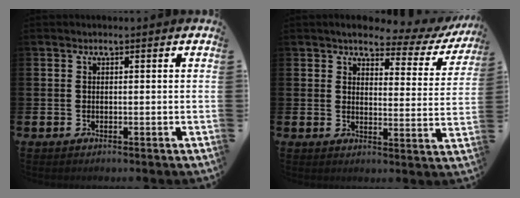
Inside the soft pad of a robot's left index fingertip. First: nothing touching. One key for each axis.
{"total": 3.9, "fx": 3.3, "fy": 1.4, "fz": 1.3, "tx": -0.026, "ty": -0.030, "tz": 0.046}